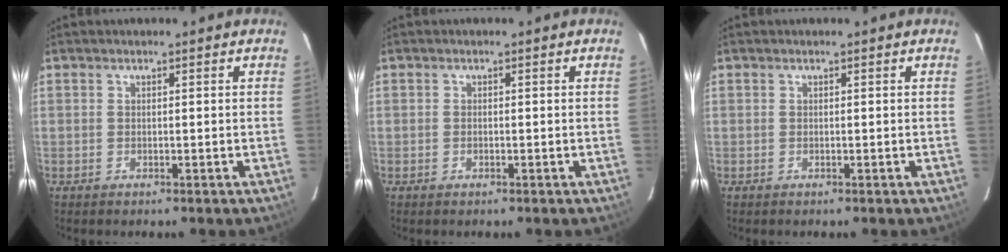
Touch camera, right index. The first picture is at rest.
{"total": 0.0}
{"total": 0.0}